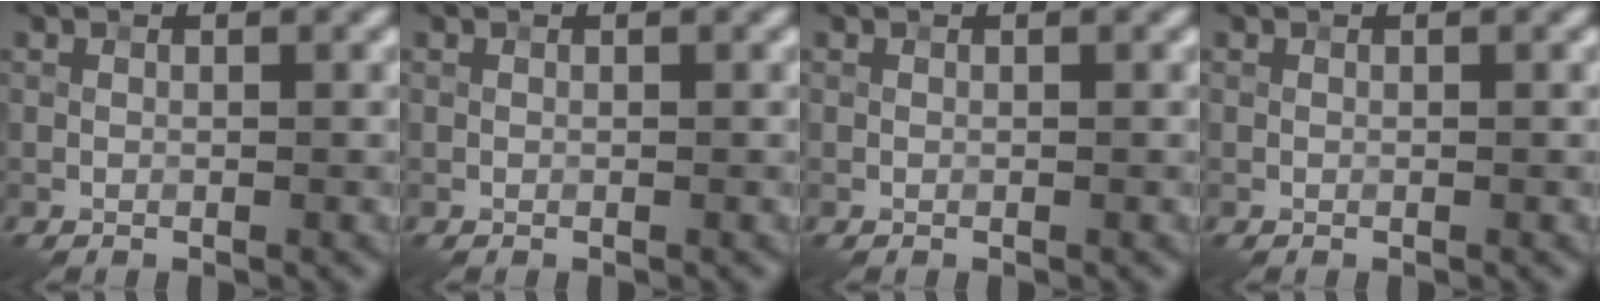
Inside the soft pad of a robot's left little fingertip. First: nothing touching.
{"total": 0.0}
{"total": 0.0}
{"total": 0.0}